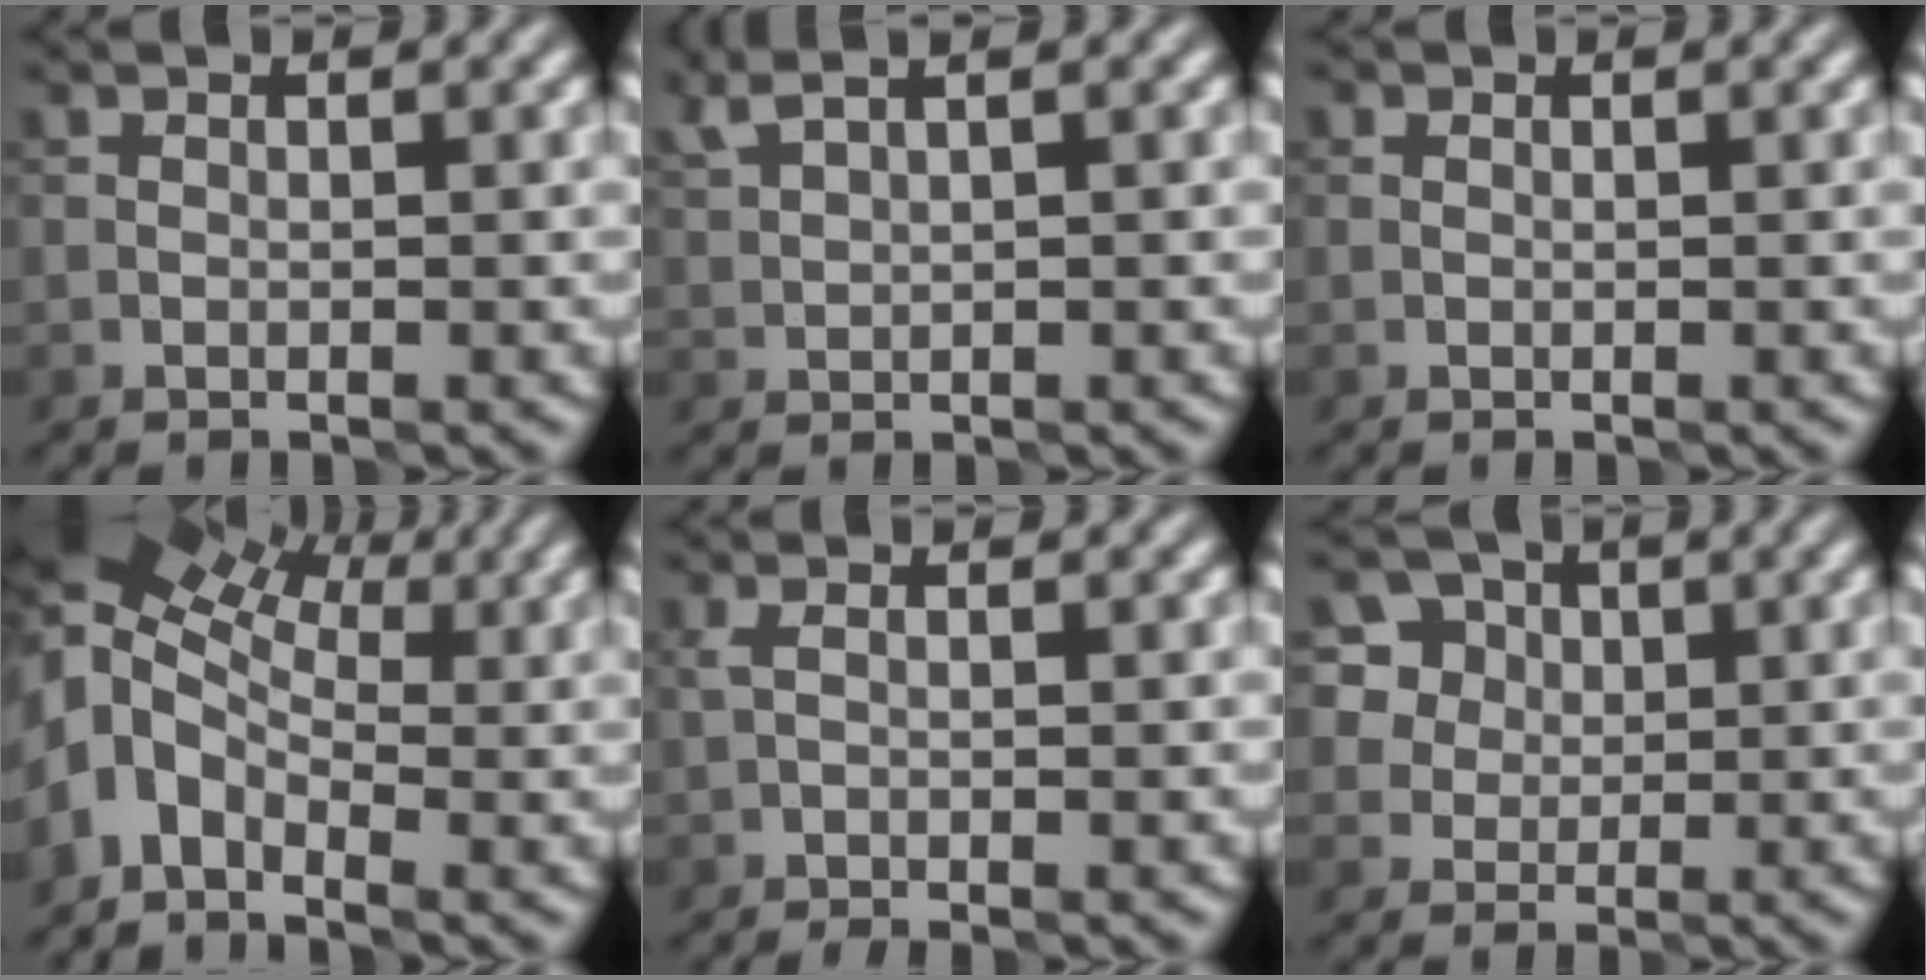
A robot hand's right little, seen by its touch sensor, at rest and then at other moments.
{"total": 2.6, "force": [2.1, 0.6, 1.3], "torque": [-0.021, 0.016, 0.042]}
{"total": 0.0}
{"total": 10.1, "force": [0.8, 6.7, 7.5], "torque": [-0.161, 0.013, 0.009]}
{"total": 1.7, "force": [-0.3, 0.5, 1.6], "torque": [-0.031, -0.002, -0.003]}
{"total": 8.1, "force": [4.0, 6.5, 2.7], "torque": [-0.063, 0.029, 0.058]}